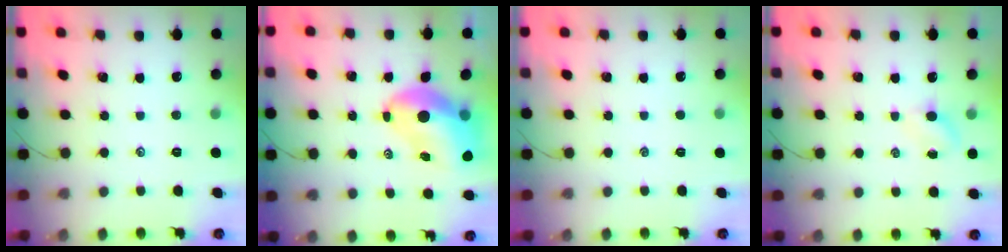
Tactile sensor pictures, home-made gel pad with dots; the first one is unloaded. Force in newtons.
{"total": 9.9, "press": 9.5, "slide": 2.8}
{"total": 0.0}
{"total": 3.1, "press": 2.9, "slide": 1.0}